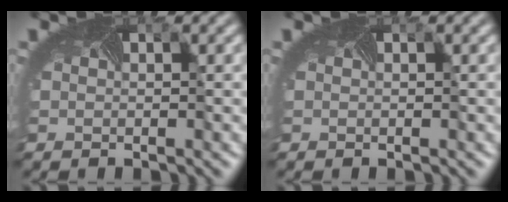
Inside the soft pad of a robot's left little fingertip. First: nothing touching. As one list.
[{"total": 0.0}]